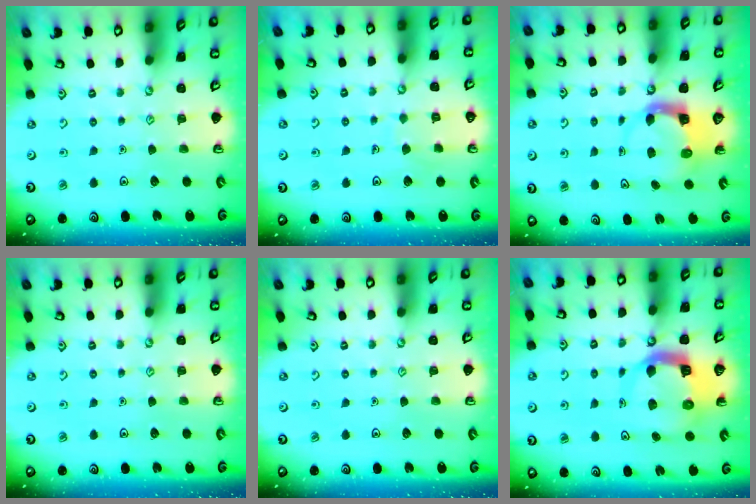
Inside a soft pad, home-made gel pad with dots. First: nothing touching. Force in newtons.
{"total": 3.9, "press": 3.9, "slide": 0.3}
{"total": 3.5, "press": 3.5, "slide": 0.5}
{"total": 0.0}
{"total": 0.0}
{"total": 8.9, "press": 8.8, "slide": 1.3}